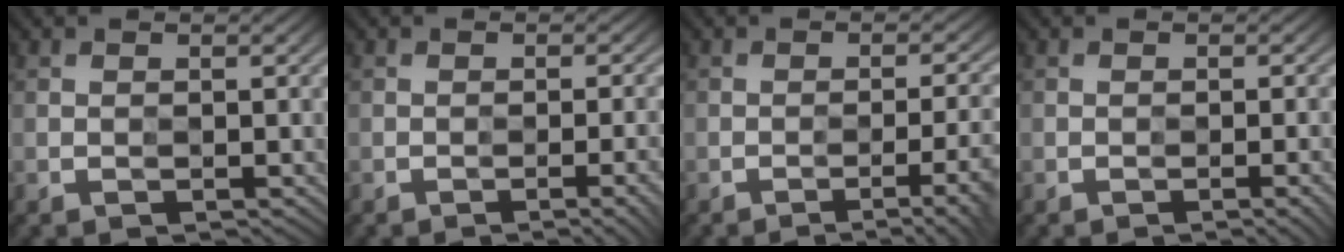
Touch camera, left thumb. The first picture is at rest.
{"total": 4.4, "force": [-2.6, 1.0, 3.4], "torque": [-0.027, -0.004, -0.022]}
{"total": 7.7, "force": [-4.0, 2.2, 6.2], "torque": [-0.046, 0.012, -0.045]}
{"total": 2.9, "force": [-2.0, 0.4, 2.0], "torque": [-0.017, -0.005, -0.021]}